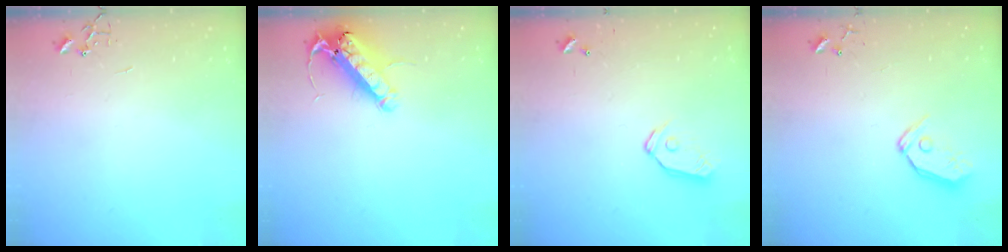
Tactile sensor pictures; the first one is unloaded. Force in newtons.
{"total": 15.2, "press": 15.0, "slide": 2.7}
{"total": 9.2, "press": 9.2, "slide": 1.0}
{"total": 8.3, "press": 8.2, "slide": 0.7}